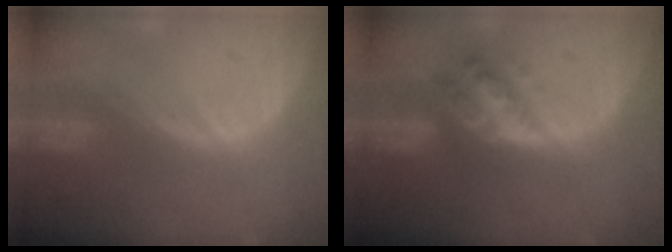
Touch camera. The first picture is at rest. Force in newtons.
{"total": 5.3, "press": 5.2, "slide": 0.4}